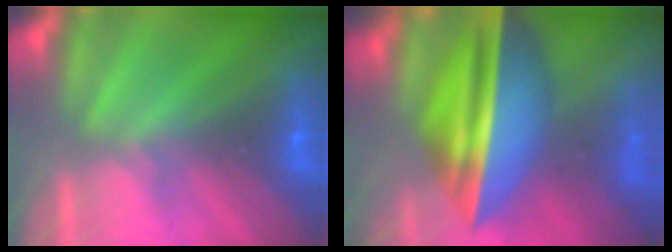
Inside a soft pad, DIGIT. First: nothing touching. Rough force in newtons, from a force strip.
{"total": 7.0}